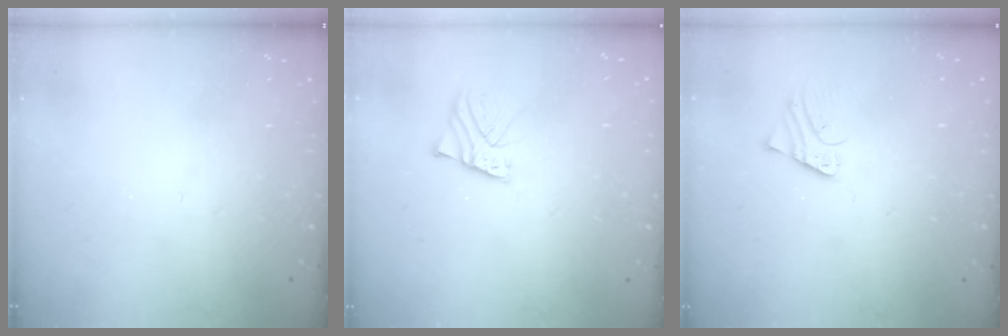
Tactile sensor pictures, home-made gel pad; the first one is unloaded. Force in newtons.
{"total": 2.6, "press": 2.6, "slide": 0.2}
{"total": 1.9, "press": 1.9, "slide": 0.1}